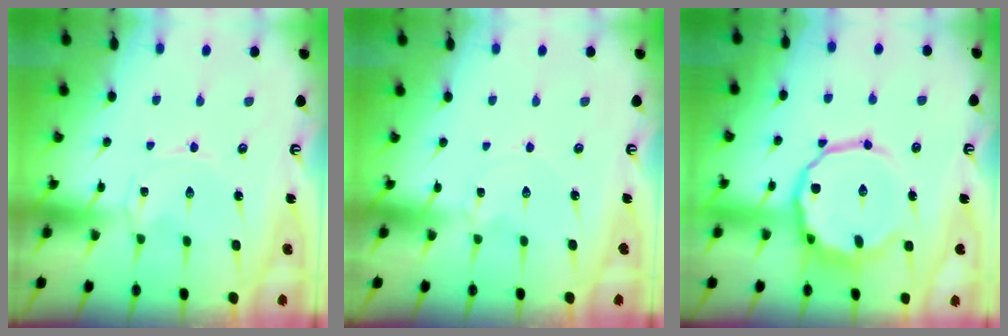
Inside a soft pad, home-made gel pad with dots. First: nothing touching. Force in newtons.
{"total": 1.6, "press": 1.5, "slide": 0.2}
{"total": 14.2, "press": 14.0, "slide": 2.4}